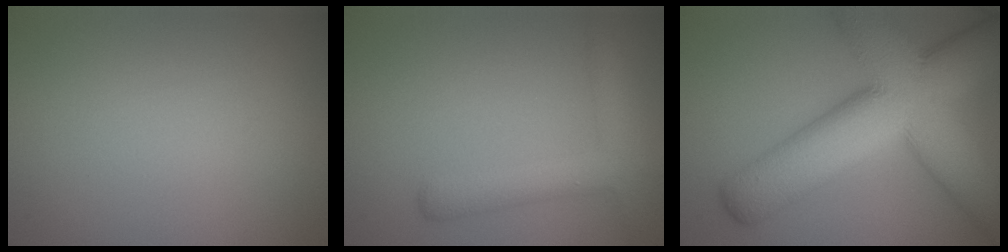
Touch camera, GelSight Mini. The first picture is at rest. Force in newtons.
{"total": 4.3, "press": 4.3, "slide": 0.2}
{"total": 14.5, "press": 14.5, "slide": 0.7}